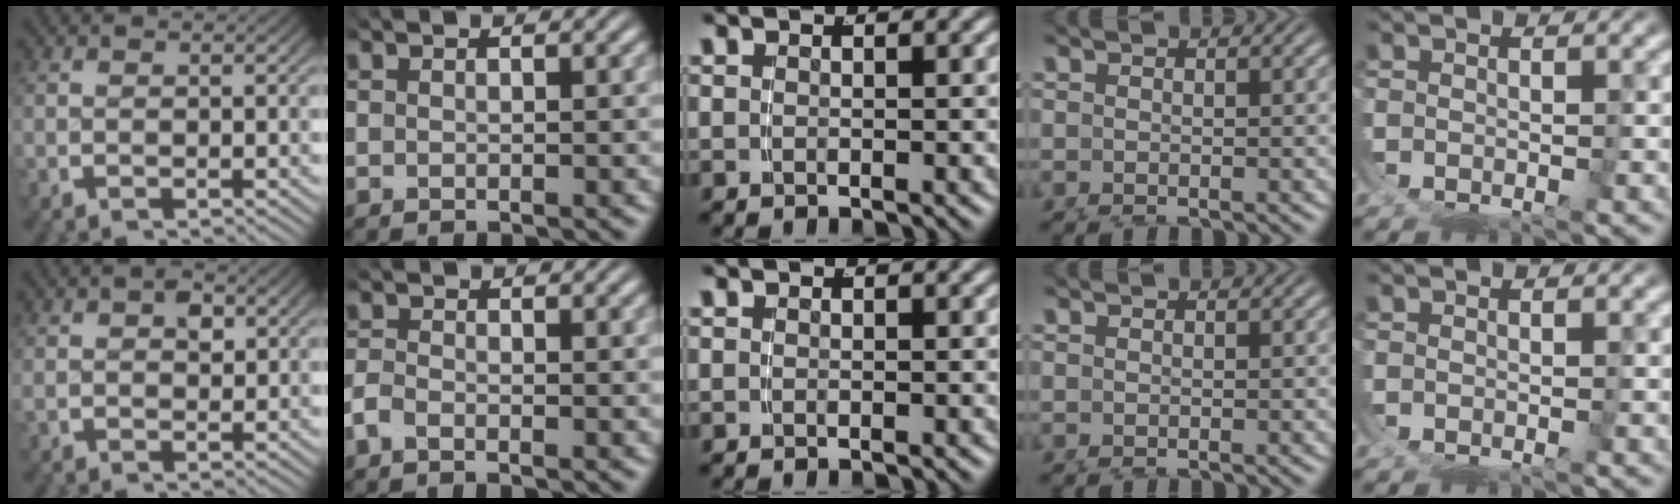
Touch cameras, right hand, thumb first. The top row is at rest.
{"thumb": {"total": 1.9, "force": [0.9, 1.1, 1.3], "torque": [-0.013, -0.002, 0.020]}, "index": {"total": 1.4, "force": [-1.2, 0.6, 0.5], "torque": [-0.017, -0.007, -0.024]}}